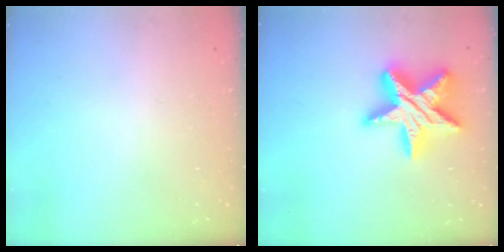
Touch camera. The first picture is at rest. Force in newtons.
{"total": 21.0, "press": 21.0, "slide": 1.4}